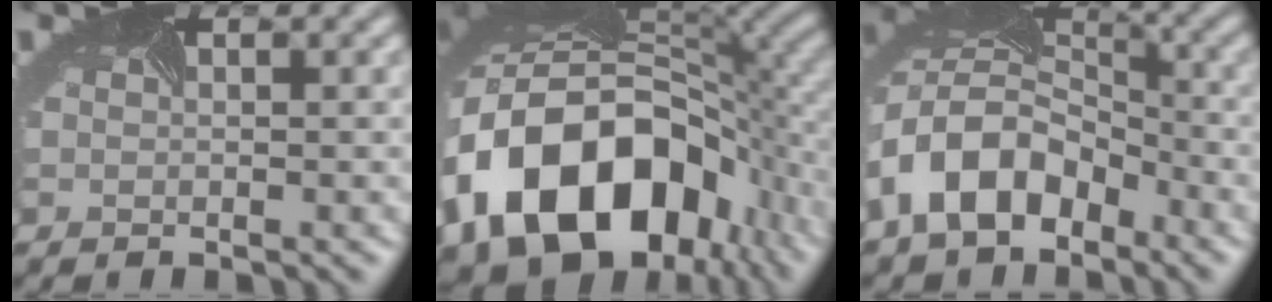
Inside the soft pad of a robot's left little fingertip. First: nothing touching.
{"total": 17.4, "force": [-5.0, 11.9, 11.7], "torque": [-0.244, -0.020, -0.076]}
{"total": 9.7, "force": [-3.7, 6.3, 6.4], "torque": [-0.134, -0.008, -0.075]}